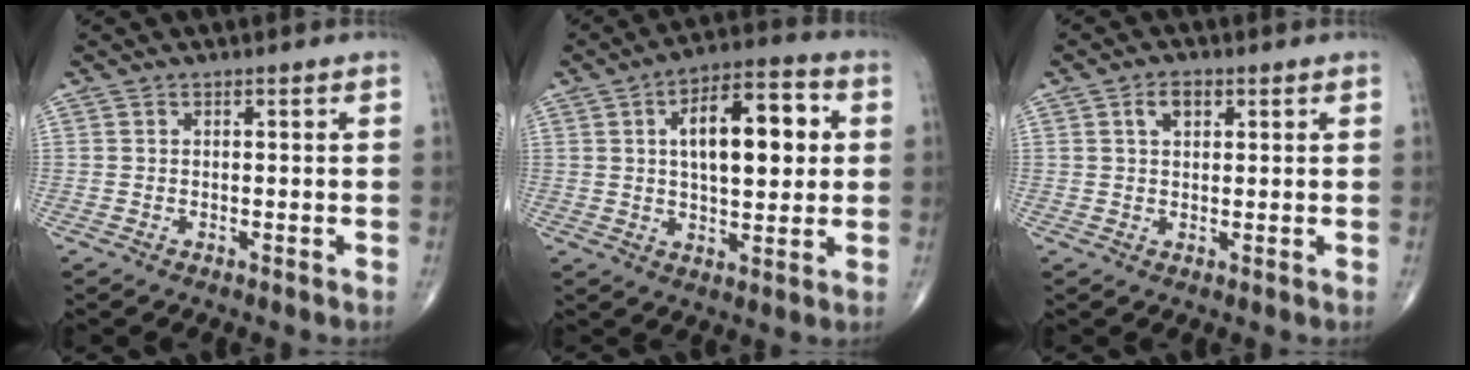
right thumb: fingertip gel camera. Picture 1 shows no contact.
{"total": 14.9, "force": [3.0, 6.8, 12.9], "torque": [-0.174, 0.011, 0.042]}
{"total": 3.3, "force": [1.3, 2.0, 2.3], "torque": [-0.034, 0.002, 0.022]}